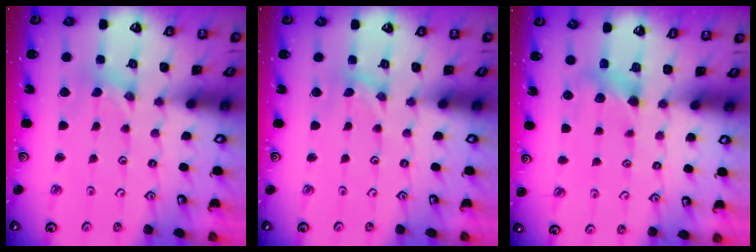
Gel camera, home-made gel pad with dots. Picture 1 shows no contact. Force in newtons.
{"total": 0.0}
{"total": 4.9, "press": 4.8, "slide": 0.7}